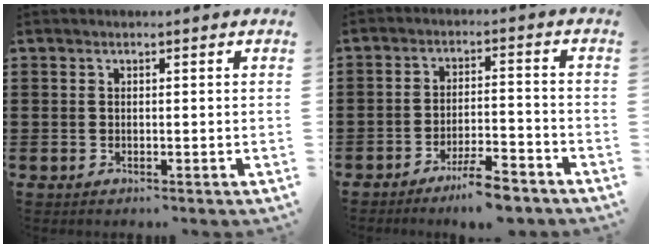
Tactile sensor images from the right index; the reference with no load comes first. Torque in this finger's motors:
{"motor_torque": [0.84, -0.90, 0.28, 0.04]}